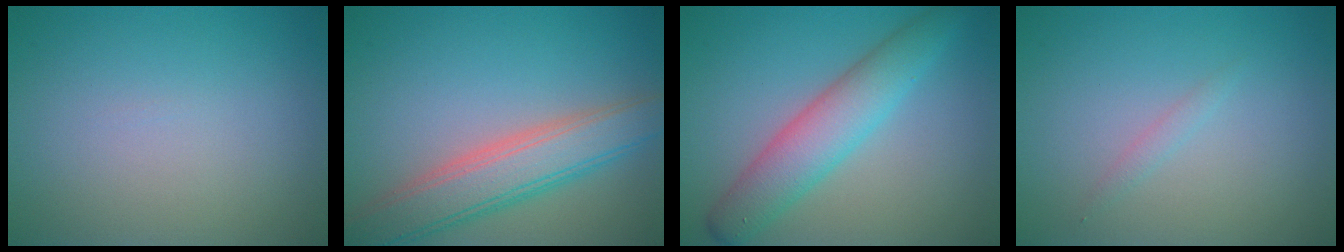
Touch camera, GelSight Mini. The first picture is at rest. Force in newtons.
{"total": 6.0, "press": 6.0, "slide": 0.4}
{"total": 5.1, "press": 5.1, "slide": 0.2}
{"total": 0.7, "press": 0.7, "slide": 0.0}